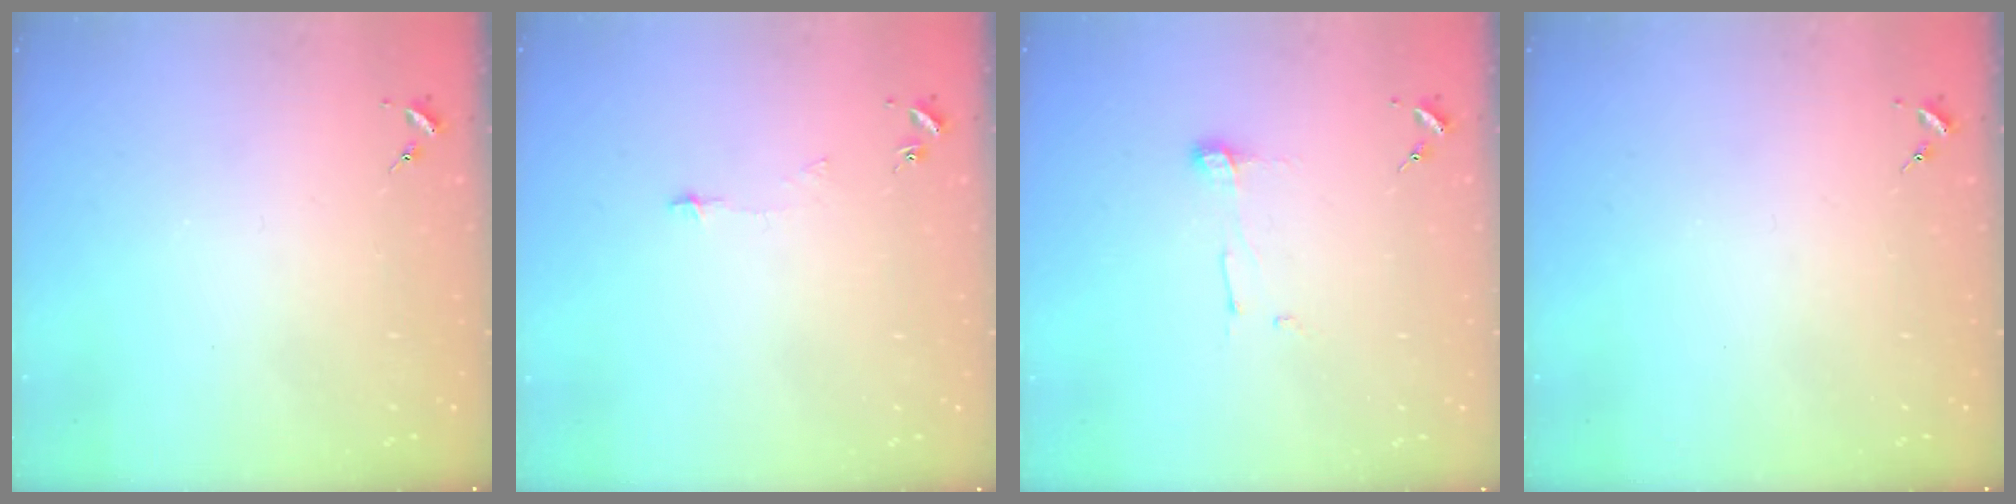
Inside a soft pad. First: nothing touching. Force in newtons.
{"total": 3.1, "press": 3.1, "slide": 0.3}
{"total": 5.6, "press": 5.6, "slide": 0.3}
{"total": 0.0}